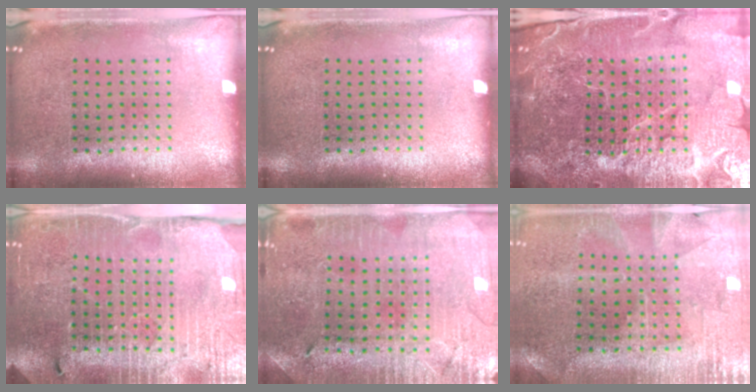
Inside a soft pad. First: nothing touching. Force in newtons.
{"total": 0.0}
{"total": 6.1, "press": 5.4, "slide": 2.8}
{"total": 3.5, "press": 3.4, "slide": 0.6}
{"total": 1.0, "press": 0.9, "slide": 0.2}
{"total": 0.7, "press": 0.6, "slide": 0.3}